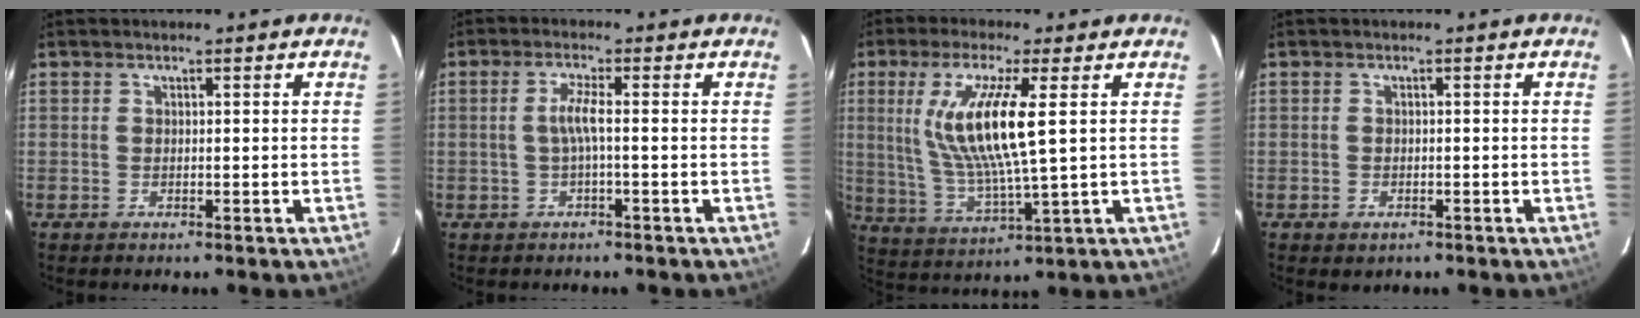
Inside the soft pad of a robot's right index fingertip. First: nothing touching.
{"total": 2.9, "force": [-0.6, -0.4, 2.8], "torque": [-0.060, 0.001, -0.010]}
{"total": 12.9, "force": [3.0, 0.8, 12.5], "torque": [-0.247, -0.011, 0.069]}
{"total": 1.6, "force": [-0.8, 1.2, 0.5], "torque": [-0.010, -0.002, -0.011]}